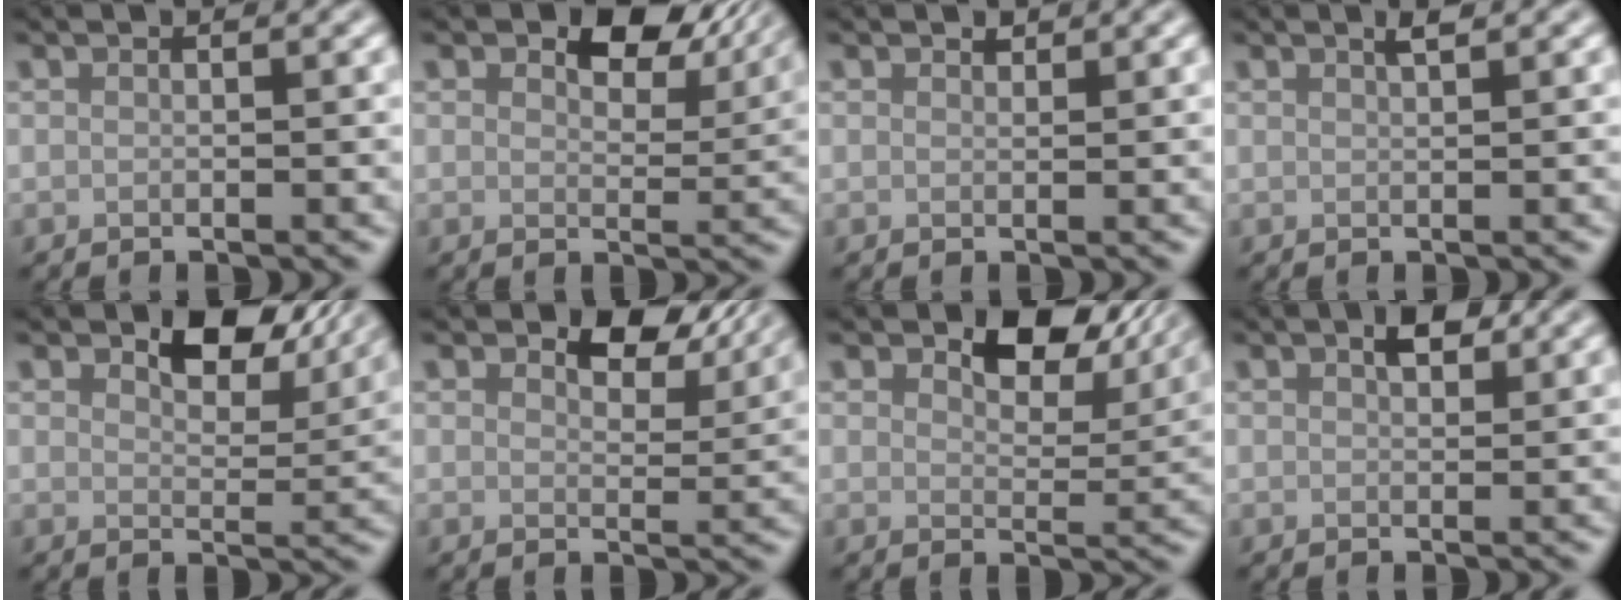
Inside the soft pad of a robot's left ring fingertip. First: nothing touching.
{"total": 5.1, "force": [3.2, 2.7, 3.0], "torque": [-0.042, -0.005, 0.040]}
{"total": 0.7, "force": [0.6, 0.3, 0.1], "torque": [-0.002, -0.002, 0.010]}
{"total": 1.1, "force": [0.8, 0.2, 0.7], "torque": [-0.010, 0.003, 0.012]}
{"total": 5.2, "force": [3.4, 2.6, 3.0], "torque": [-0.045, -0.006, 0.045]}
{"total": 4.3, "force": [2.9, 2.2, 2.4], "torque": [-0.037, -0.006, 0.038]}
{"total": 6.0, "force": [3.8, 3.2, 3.5], "torque": [-0.050, -0.008, 0.051]}
{"total": 2.3, "force": [1.2, 1.2, 1.6], "torque": [-0.023, 0.005, 0.019]}